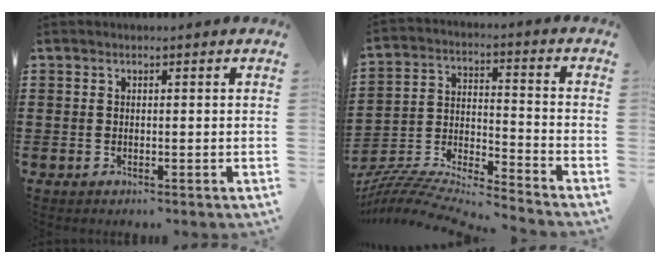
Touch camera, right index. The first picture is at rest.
{"total": 7.6, "force": [-7.3, 0.3, 1.9], "torque": [-0.046, -0.008, -0.152]}